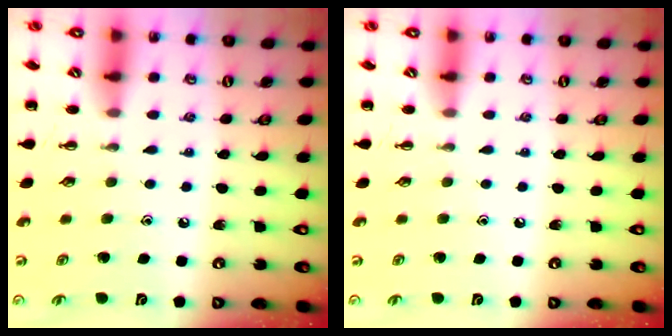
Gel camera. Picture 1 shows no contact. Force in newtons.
{"total": 0.0}